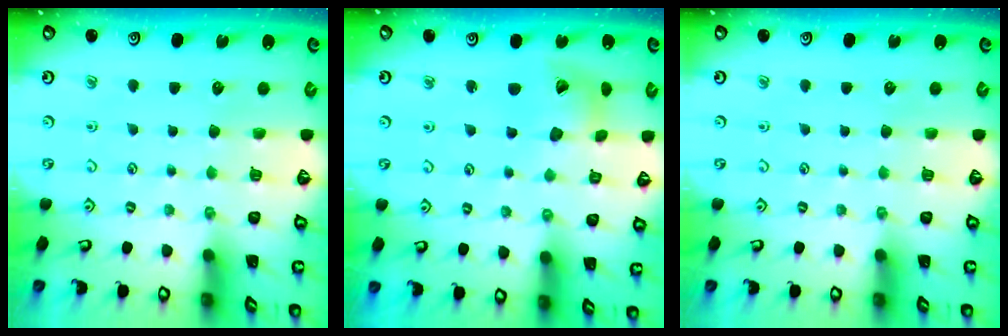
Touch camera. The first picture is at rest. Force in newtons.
{"total": 10.6, "press": 10.5, "slide": 1.3}
{"total": 0.0}